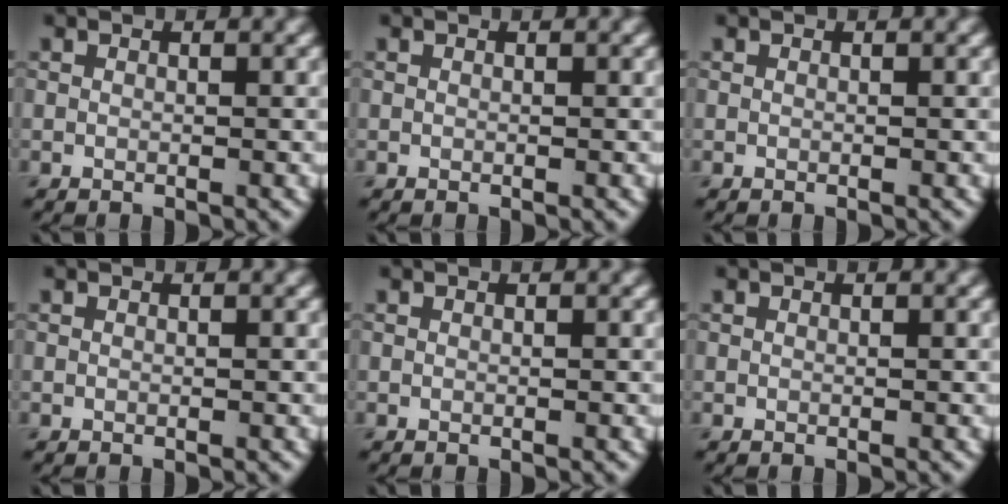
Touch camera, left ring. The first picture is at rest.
{"total": 0.0}
{"total": 0.0}
{"total": 0.0}
{"total": 0.0}
{"total": 0.0}